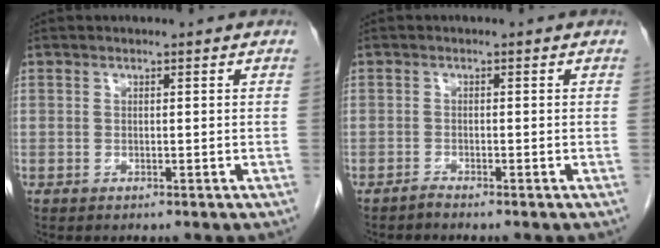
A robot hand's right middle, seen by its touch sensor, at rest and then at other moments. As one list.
[{"total": 0.7, "force": [-0.6, -0.2, 0.1], "torque": [0.000, -0.001, -0.013]}]